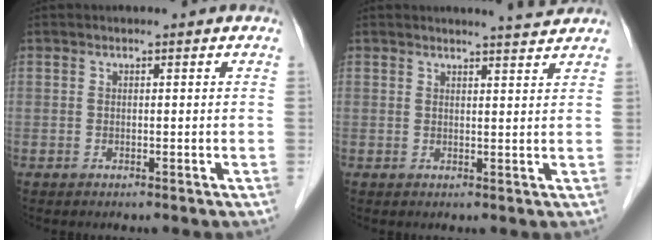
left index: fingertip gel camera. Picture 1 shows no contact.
{"total": 3.0, "force": [2.9, -0.6, 0.3], "torque": [-0.012, -0.009, 0.038]}